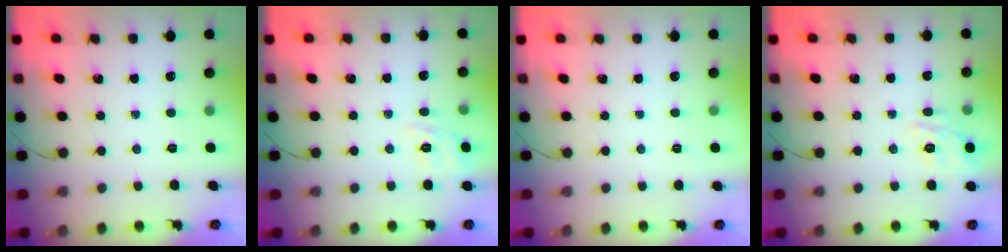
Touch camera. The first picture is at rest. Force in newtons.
{"total": 2.7, "press": 2.1, "slide": 1.7}
{"total": 2.4, "press": 2.1, "slide": 1.2}
{"total": 10.7, "press": 10.7, "slide": 0.9}